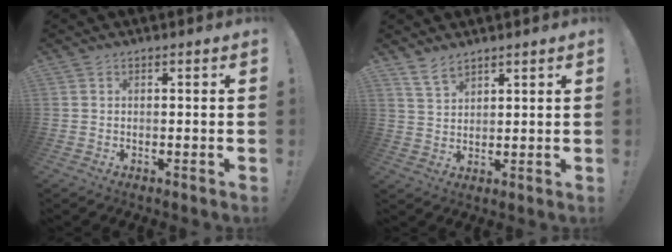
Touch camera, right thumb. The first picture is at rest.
{"total": 5.8, "force": [4.8, 2.5, 2.0], "torque": [-0.037, -0.026, 0.093]}